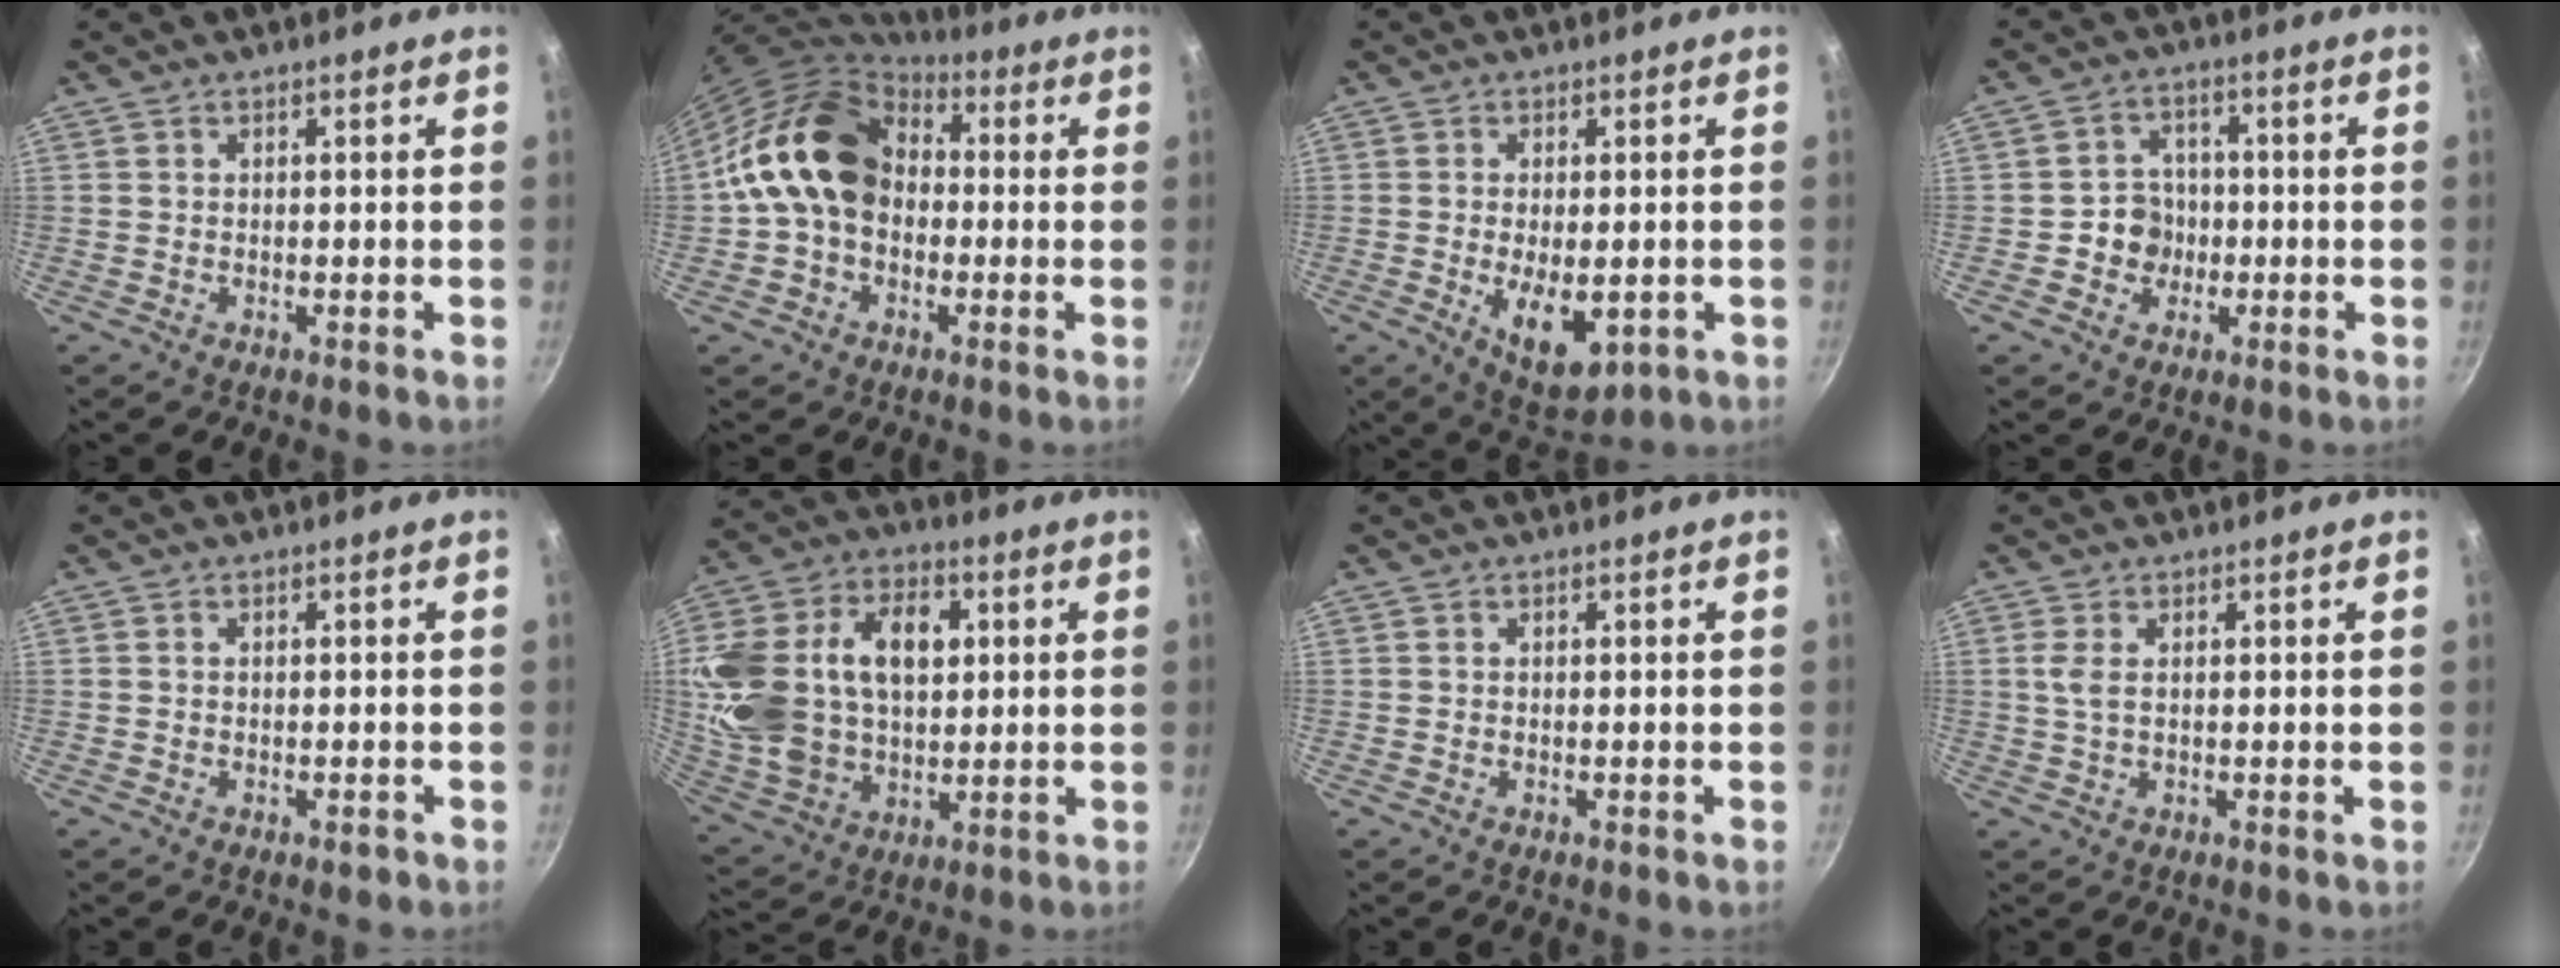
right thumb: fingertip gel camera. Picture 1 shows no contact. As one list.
[{"total": 16.4, "force": [0.5, 12.4, 10.7], "torque": [-0.158, 0.038, -0.006]}, {"total": 9.4, "force": [-1.9, 4.7, 8.0], "torque": [-0.112, -0.009, -0.013]}, {"total": 5.8, "force": [-1.2, 5.4, 1.9], "torque": [0.005, 0.016, -0.027]}, {"total": 0.9, "force": [-0.5, 0.4, 0.6], "torque": [-0.010, 0.003, -0.006]}, {"total": 24.8, "force": [3.8, 16.9, 17.7], "torque": [-0.340, 0.016, 0.073]}, {"total": 0.0}, {"total": 2.4, "force": [0.6, 0.9, 2.2], "torque": [-0.049, 0.000, 0.013]}]